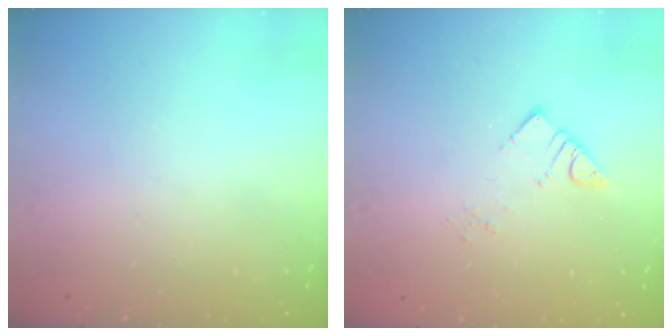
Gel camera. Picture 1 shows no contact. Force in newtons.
{"total": 5.1, "press": 5.1, "slide": 0.4}